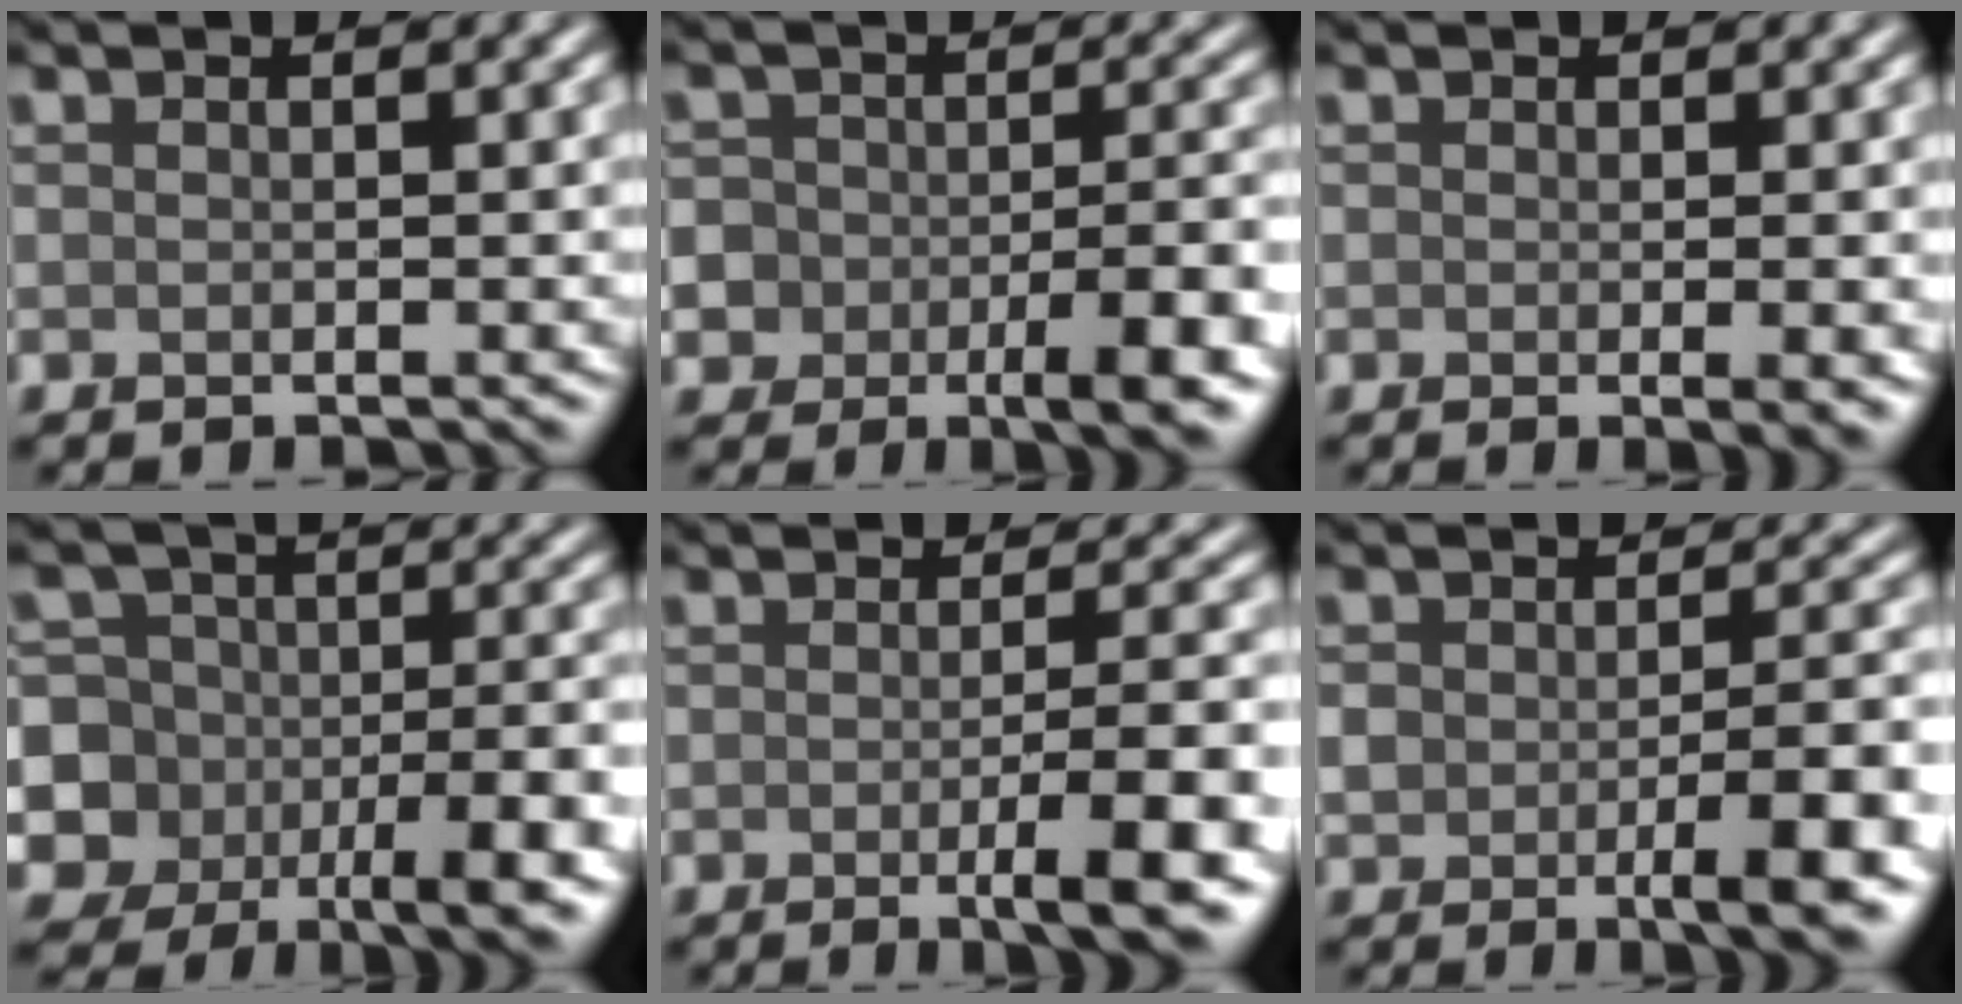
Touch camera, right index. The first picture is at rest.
{"total": 10.3, "force": [-5.2, 7.0, 5.3], "torque": [-0.069, -0.015, -0.094]}
{"total": 2.0, "force": [-0.2, 0.4, 2.0], "torque": [-0.023, -0.006, -0.004]}
{"total": 11.4, "force": [-4.4, 9.2, 5.2], "torque": [-0.076, -0.013, -0.093]}
{"total": 5.8, "force": [-2.0, 1.0, 5.4], "torque": [-0.074, -0.001, -0.035]}
{"total": 6.2, "force": [-2.5, 2.4, 5.2], "torque": [-0.080, -0.003, -0.042]}